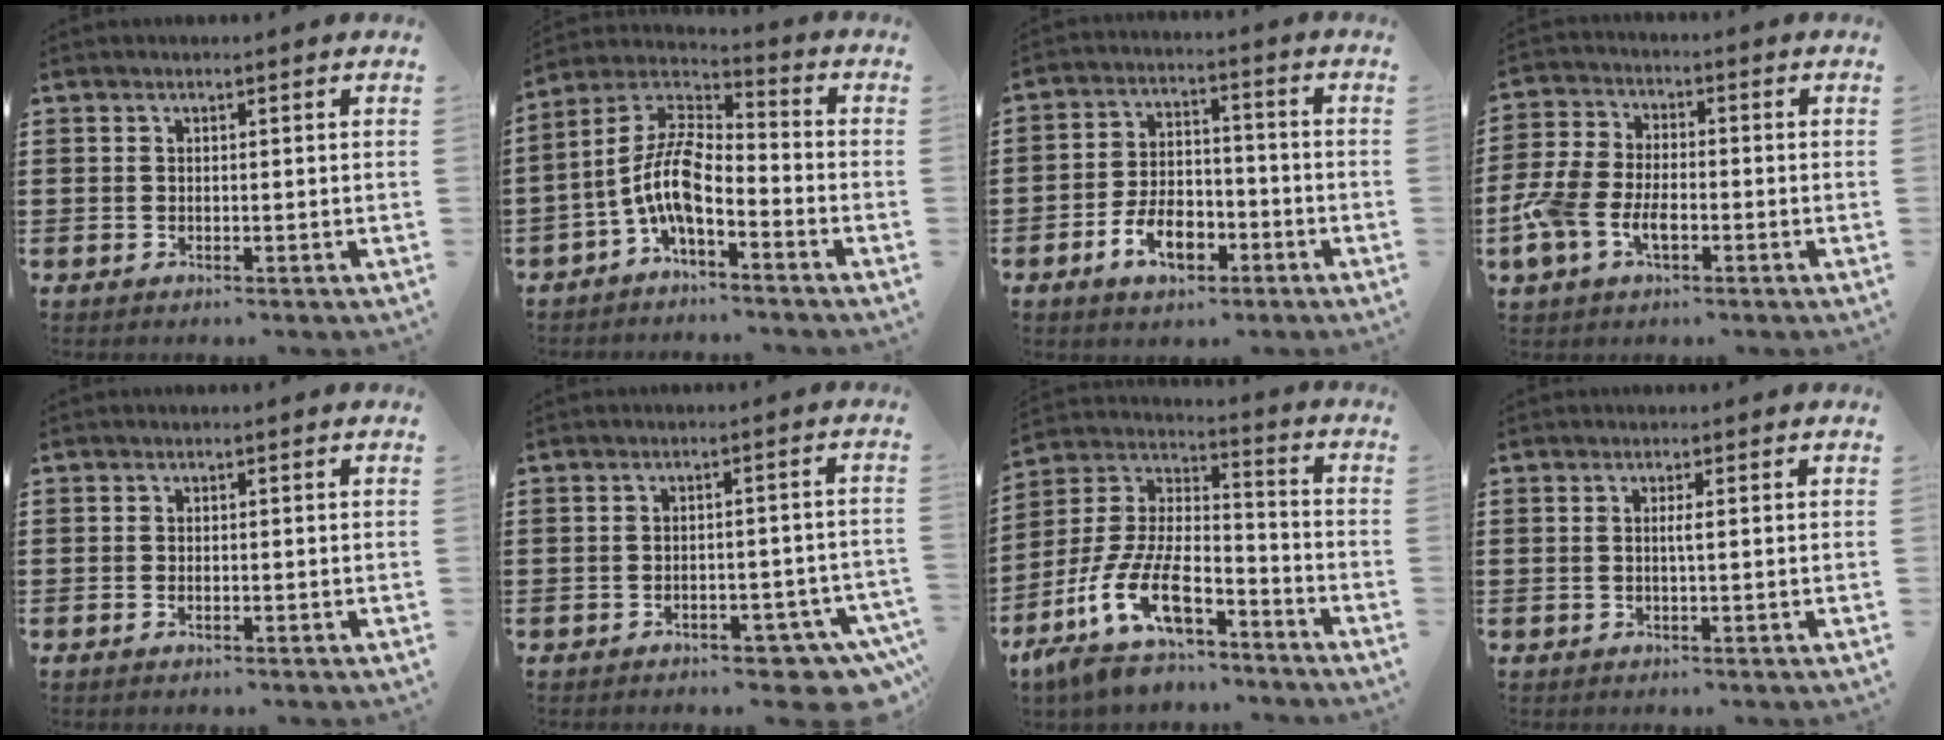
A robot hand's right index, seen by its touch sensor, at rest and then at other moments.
{"total": 8.5, "force": [-3.3, 3.0, 7.2], "torque": [-0.194, -0.031, -0.080]}
{"total": 7.9, "force": [-3.8, 4.3, 5.4], "torque": [-0.101, 0.005, -0.073]}
{"total": 6.2, "force": [-2.7, 3.4, 4.4], "torque": [-0.127, -0.004, -0.062]}
{"total": 0.6, "force": [-0.4, 0.1, 0.5], "torque": [-0.011, -0.006, -0.006]}
{"total": 4.4, "force": [-3.9, 0.9, 1.8], "torque": [-0.029, 0.001, -0.074]}
{"total": 14.4, "force": [-9.4, 5.1, 9.6], "torque": [-0.218, 0.008, -0.181]}
{"total": 1.1, "force": [0.0, -0.2, 1.0], "torque": [-0.019, -0.003, -0.001]}